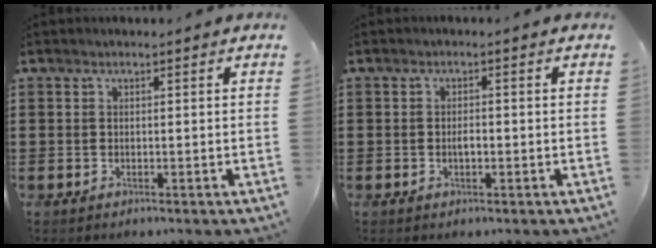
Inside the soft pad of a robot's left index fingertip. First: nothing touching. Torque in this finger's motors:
{"motor_torque": [0.00, 0.00, 0.02, 0.04]}